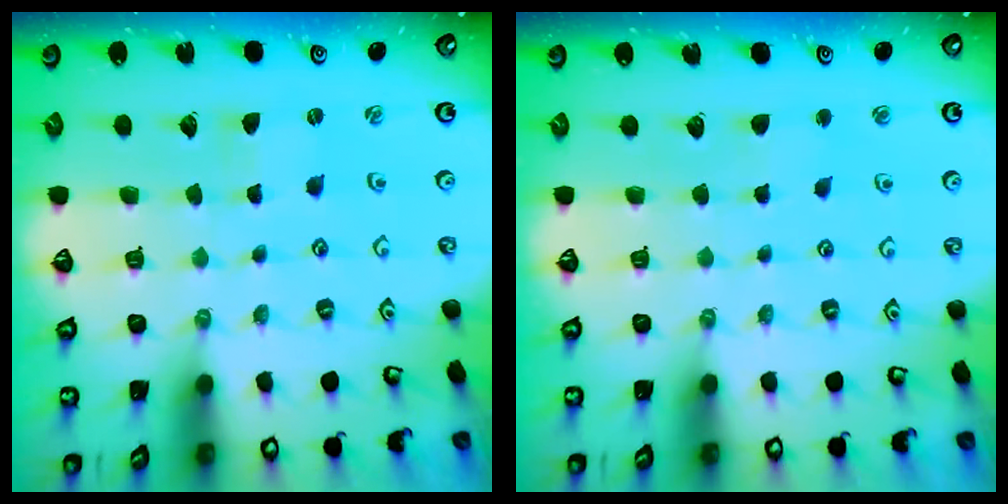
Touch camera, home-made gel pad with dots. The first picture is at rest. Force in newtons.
{"total": 2.7, "press": 2.6, "slide": 0.4}